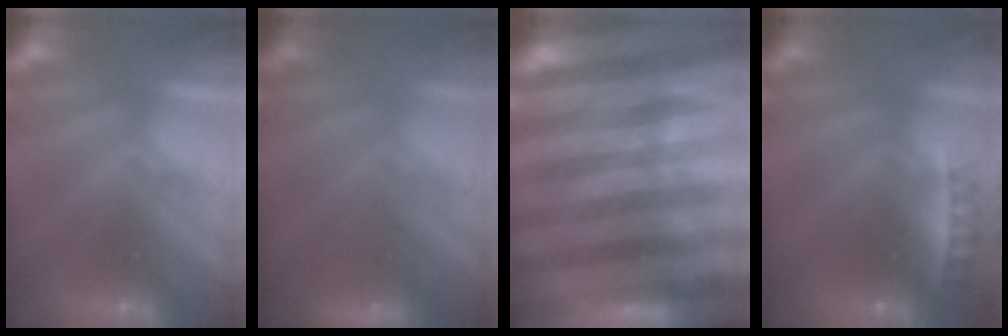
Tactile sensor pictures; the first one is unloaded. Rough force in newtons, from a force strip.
{"total": 2.8}
{"total": 6.5}
{"total": 2.4}